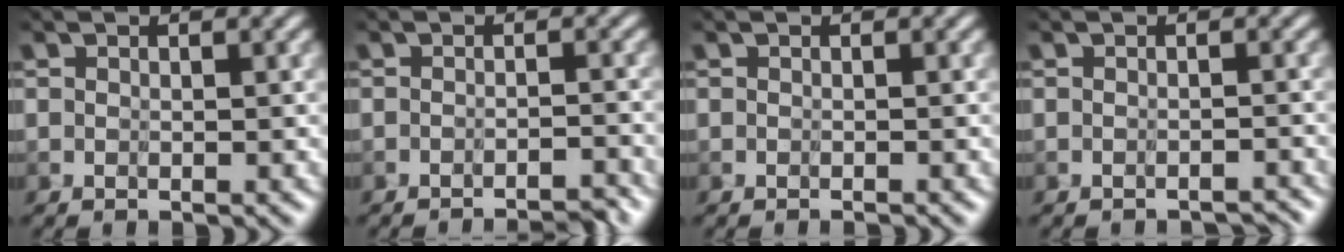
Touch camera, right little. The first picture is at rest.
{"total": 4.1, "force": [-3.5, -1.6, -1.4], "torque": [0.037, 0.003, -0.054]}
{"total": 0.5, "force": [-0.4, -0.3, -0.2], "torque": [0.007, 0.000, -0.007]}
{"total": 2.3, "force": [-1.8, -0.7, -1.3], "torque": [0.038, 0.006, -0.030]}